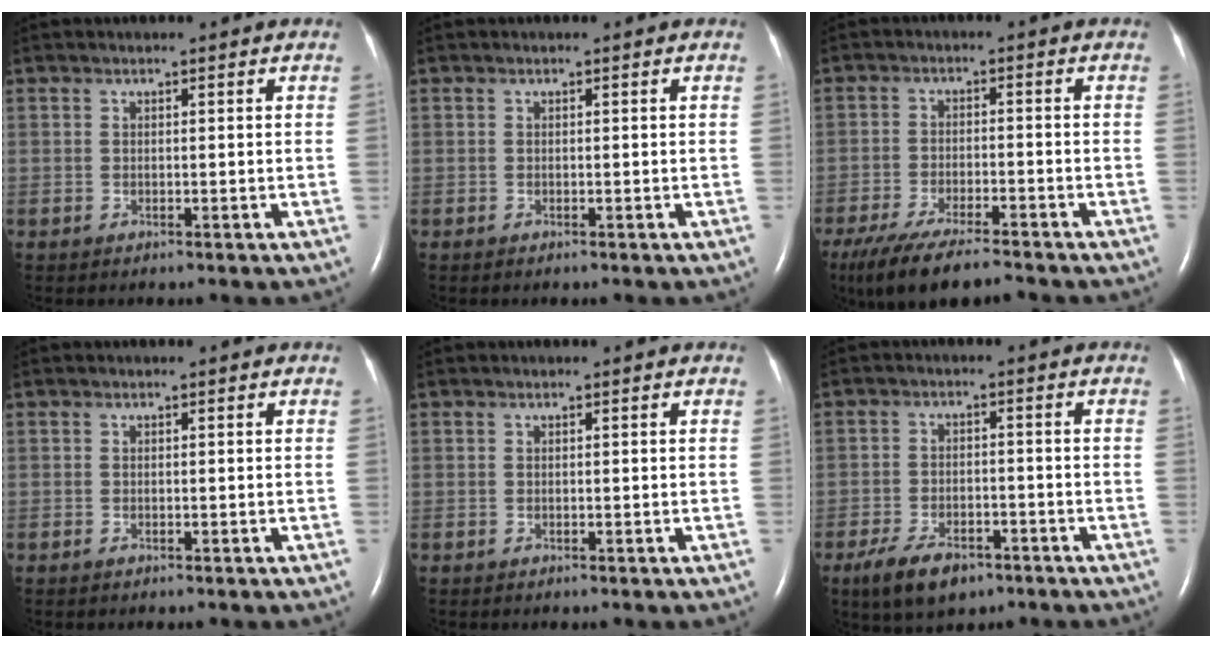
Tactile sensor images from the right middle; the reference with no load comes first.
{"total": 0.0}
{"total": 11.4, "force": [-9.5, 1.8, 6.0], "torque": [-0.107, -0.027, -0.158]}
{"total": 0.0}
{"total": 0.0}
{"total": 7.4, "force": [-4.9, 3.4, 4.4], "torque": [-0.089, -0.006, -0.080]}